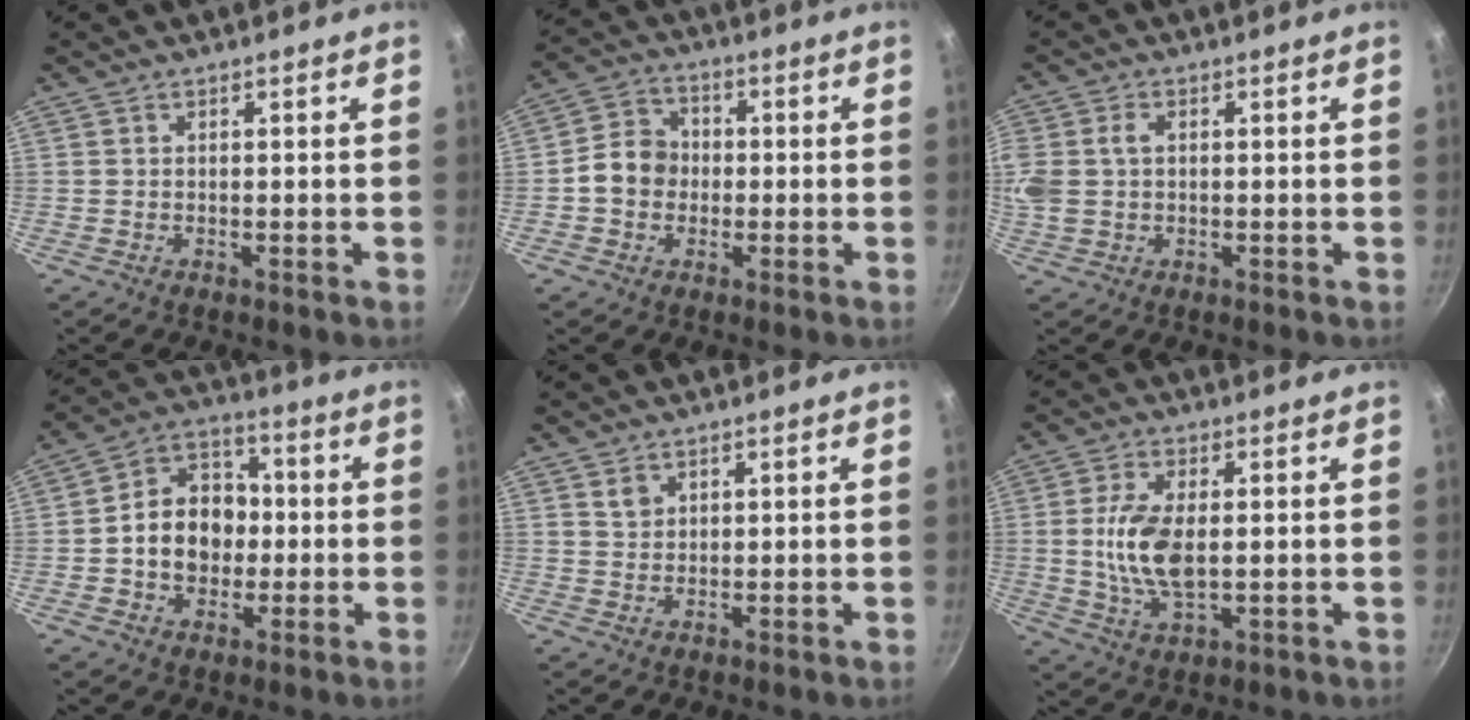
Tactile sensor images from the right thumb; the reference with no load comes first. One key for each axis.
{"total": 7.7, "fx": -0.8, "fy": 6.6, "fz": 3.8, "tx": -0.036, "ty": 0.021, "tz": -0.029}
{"total": 9.2, "fx": 1.2, "fy": 7.0, "fz": 5.9, "tx": -0.138, "ty": 0.014, "tz": 0.022}
{"total": 12.8, "fx": -0.9, "fy": 10.2, "fz": 7.7, "tx": -0.087, "ty": 0.027, "tz": -0.026}
{"total": 2.3, "fx": 1.2, "fy": 1.8, "fz": 0.9, "tx": -0.008, "ty": -0.001, "tz": 0.024}
{"total": 10.3, "fx": 0.3, "fy": 5.3, "fz": 8.8, "tx": -0.176, "ty": -0.003, "tz": 0.009}